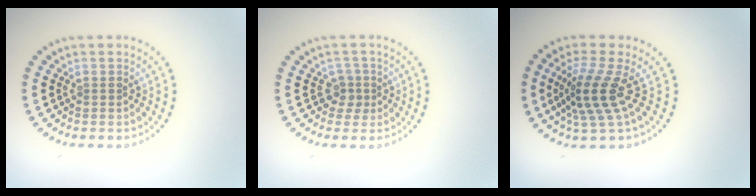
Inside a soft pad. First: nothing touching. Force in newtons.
{"total": 1.7, "press": 1.2, "slide": 1.2}
{"total": 4.0, "press": 2.9, "slide": 2.8}